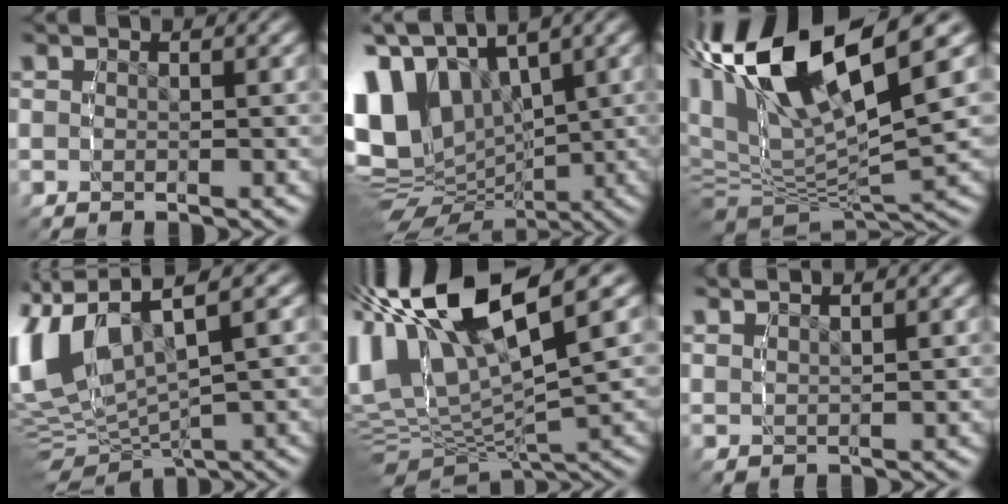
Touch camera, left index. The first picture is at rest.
{"total": 14.9, "force": [1.5, 11.8, 9.1], "torque": [-0.210, -0.028, 0.033]}
{"total": 15.0, "force": [4.7, 8.4, 11.5], "torque": [-0.239, -0.014, 0.086]}
{"total": 9.6, "force": [1.0, 6.2, 7.2], "torque": [-0.161, -0.018, 0.029]}
{"total": 13.4, "force": [3.5, 8.3, 9.9], "torque": [-0.201, -0.011, 0.063]}
{"total": 2.4, "force": [2.2, 0.1, 1.0], "torque": [-0.013, 0.003, 0.048]}